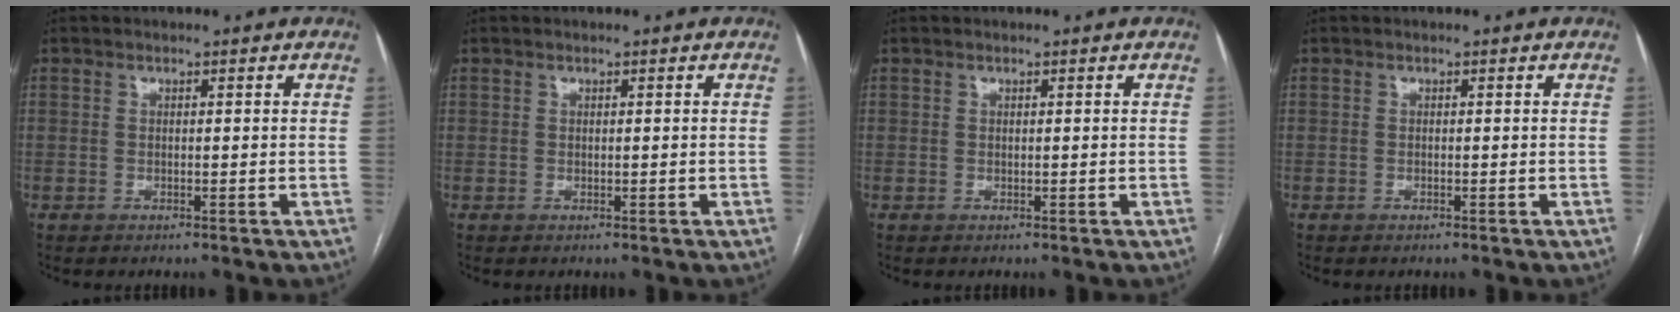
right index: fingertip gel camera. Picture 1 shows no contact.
{"total": 0.0}
{"total": 0.0}
{"total": 0.0}